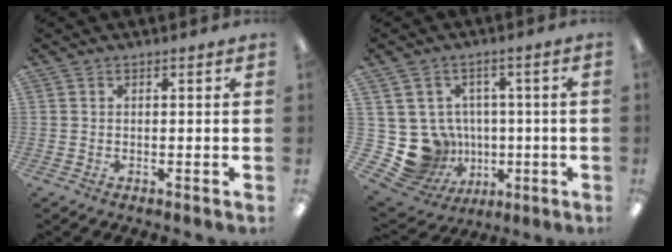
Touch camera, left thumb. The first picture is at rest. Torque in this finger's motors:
{"motor_torque": [-0.02, 0.03, -0.10, -0.08, 0.02]}